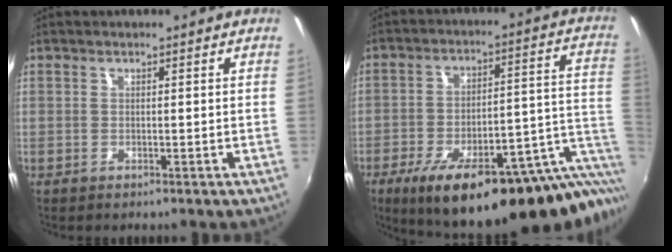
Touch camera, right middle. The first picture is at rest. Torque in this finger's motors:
{"motor_torque": [1.84, -0.30, 1.05, 0.21]}